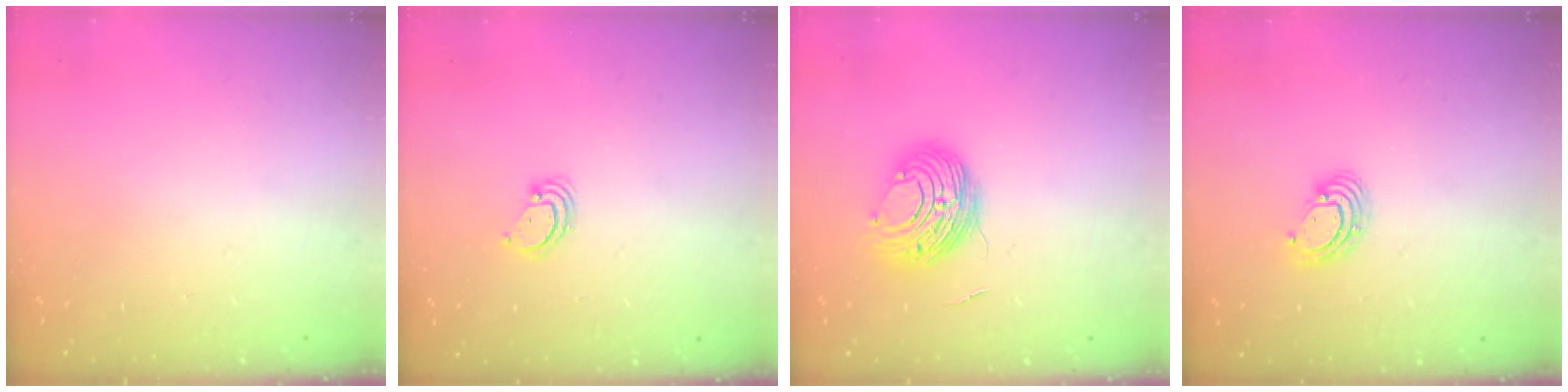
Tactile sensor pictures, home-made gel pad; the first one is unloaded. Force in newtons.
{"total": 2.6, "press": 2.6, "slide": 0.2}
{"total": 9.9, "press": 9.9, "slide": 0.9}
{"total": 5.2, "press": 5.2, "slide": 0.3}